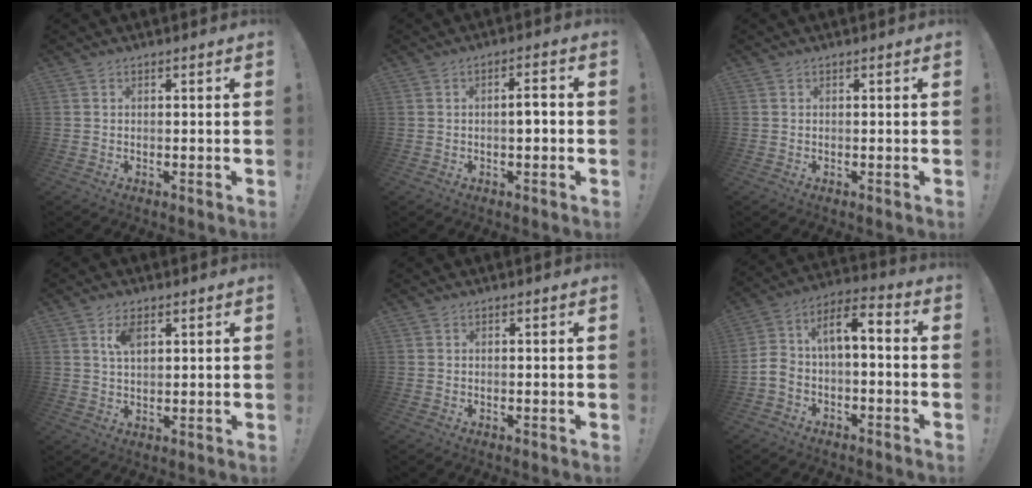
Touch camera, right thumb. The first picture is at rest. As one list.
[{"total": 3.9, "force": [-0.7, 0.9, 3.7], "torque": [-0.050, 0.003, -0.018]}, {"total": 0.0}, {"total": 5.0, "force": [2.5, 2.6, 3.5], "torque": [-0.057, -0.006, 0.041]}, {"total": 0.0}, {"total": 7.7, "force": [-2.6, 4.5, 5.7], "torque": [-0.097, 0.020, -0.047]}]